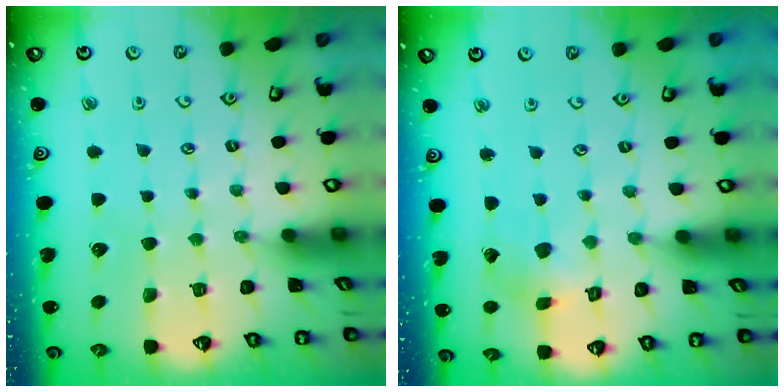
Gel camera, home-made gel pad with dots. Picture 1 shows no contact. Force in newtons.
{"total": 2.5, "press": 2.5, "slide": 0.2}